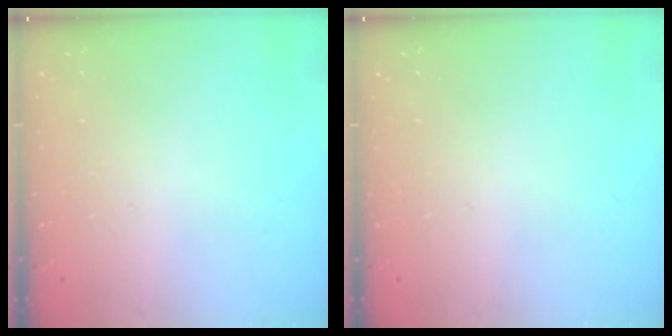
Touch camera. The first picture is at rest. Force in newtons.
{"total": 0.0}